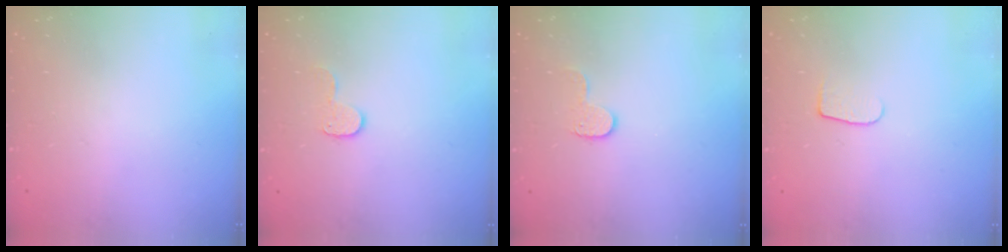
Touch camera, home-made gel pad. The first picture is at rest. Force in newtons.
{"total": 6.7, "press": 6.7, "slide": 0.4}
{"total": 7.4, "press": 7.4, "slide": 0.4}
{"total": 5.8, "press": 5.8, "slide": 0.7}